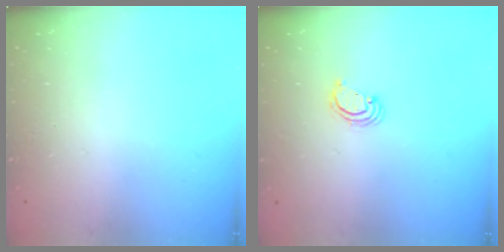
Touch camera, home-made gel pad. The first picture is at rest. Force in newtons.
{"total": 2.2, "press": 2.2, "slide": 0.2}